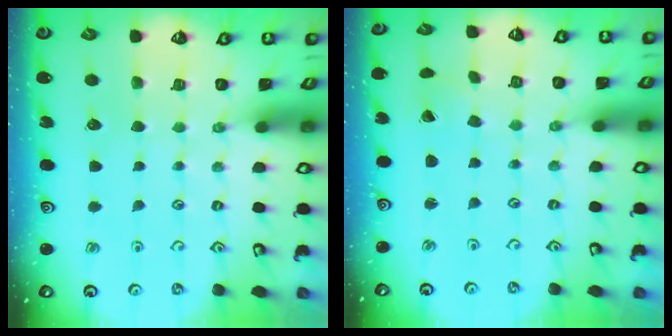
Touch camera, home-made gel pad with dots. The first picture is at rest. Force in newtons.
{"total": 0.0}